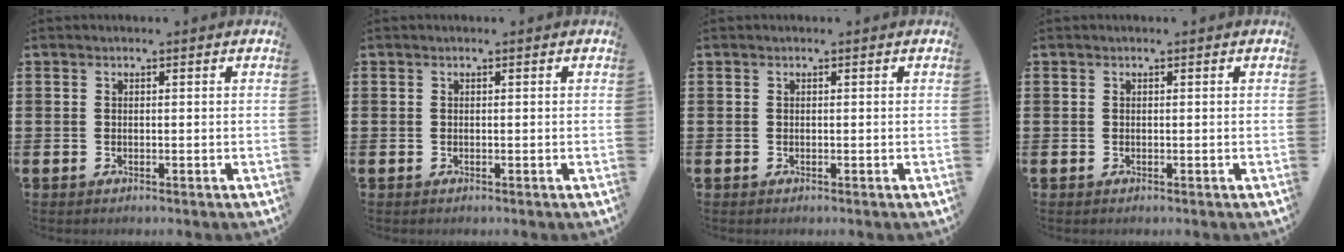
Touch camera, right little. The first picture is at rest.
{"total": 0.0}
{"total": 0.0}
{"total": 0.0}